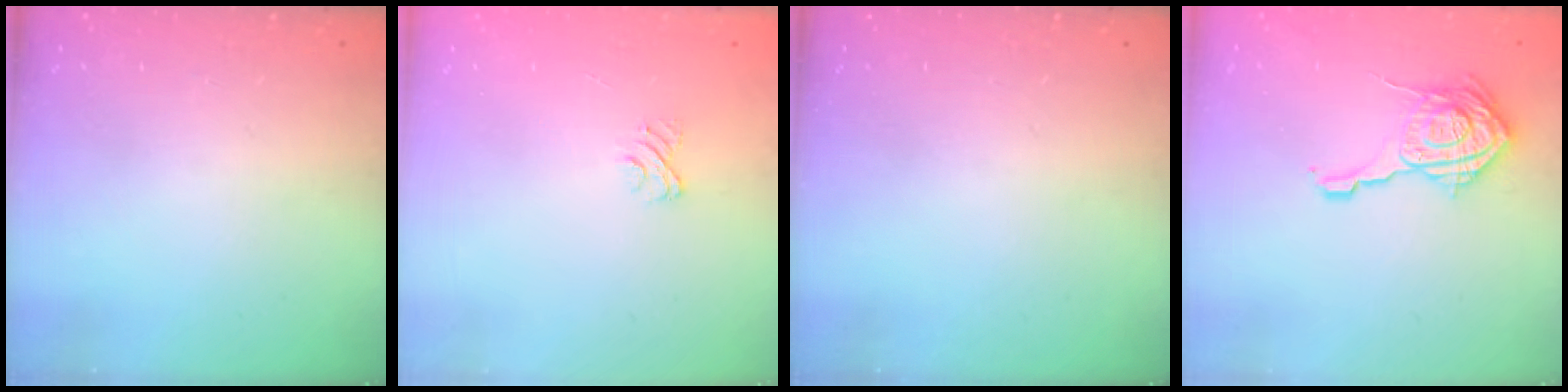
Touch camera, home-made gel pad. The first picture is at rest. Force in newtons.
{"total": 3.5, "press": 3.3, "slide": 1.2}
{"total": 0.0}
{"total": 15.4, "press": 15.4, "slide": 0.7}